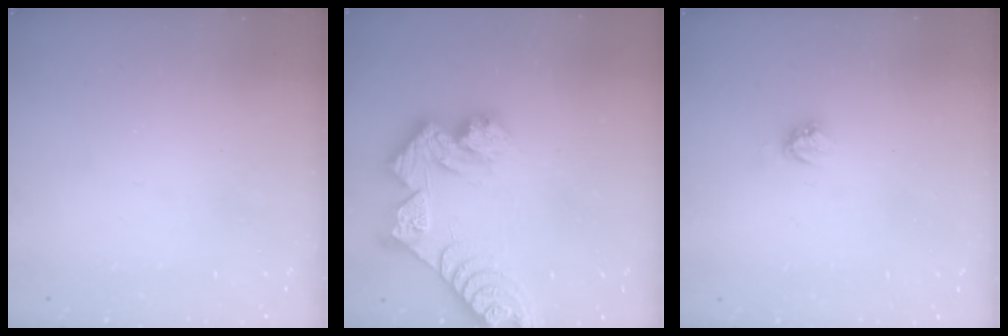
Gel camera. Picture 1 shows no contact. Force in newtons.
{"total": 15.1, "press": 15.0, "slide": 1.4}
{"total": 3.8, "press": 3.8, "slide": 0.4}